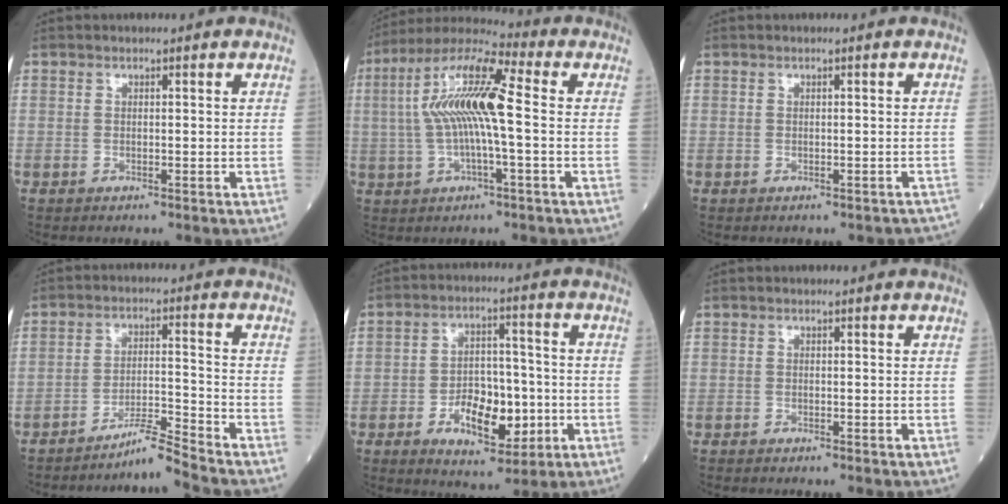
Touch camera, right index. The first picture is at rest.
{"total": 13.7, "force": [0.8, 2.1, 13.5], "torque": [-0.267, 0.026, 0.006]}
{"total": 2.0, "force": [-1.7, 0.9, 0.5], "torque": [0.001, 0.009, -0.020]}
{"total": 5.7, "force": [-5.2, -2.2, 1.1], "torque": [-0.023, -0.009, -0.093]}
{"total": 10.2, "force": [-3.2, 5.1, 8.2], "torque": [-0.139, 0.008, -0.046]}
{"total": 0.7, "force": [-0.7, 0.0, 0.2], "torque": [-0.007, -0.002, -0.013]}